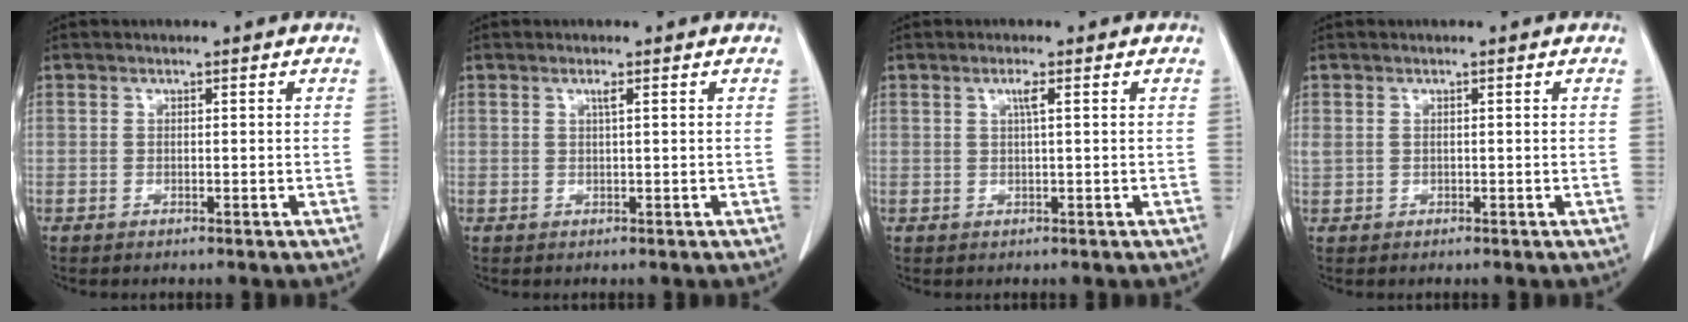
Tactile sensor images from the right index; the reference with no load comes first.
{"total": 0.9, "force": [0.4, -0.1, 0.8], "torque": [-0.018, 0.000, 0.009]}
{"total": 1.6, "force": [0.6, -0.1, 1.4], "torque": [-0.027, 0.001, 0.009]}
{"total": 1.3, "force": [0.4, 1.0, 0.6], "torque": [-0.024, 0.017, 0.015]}